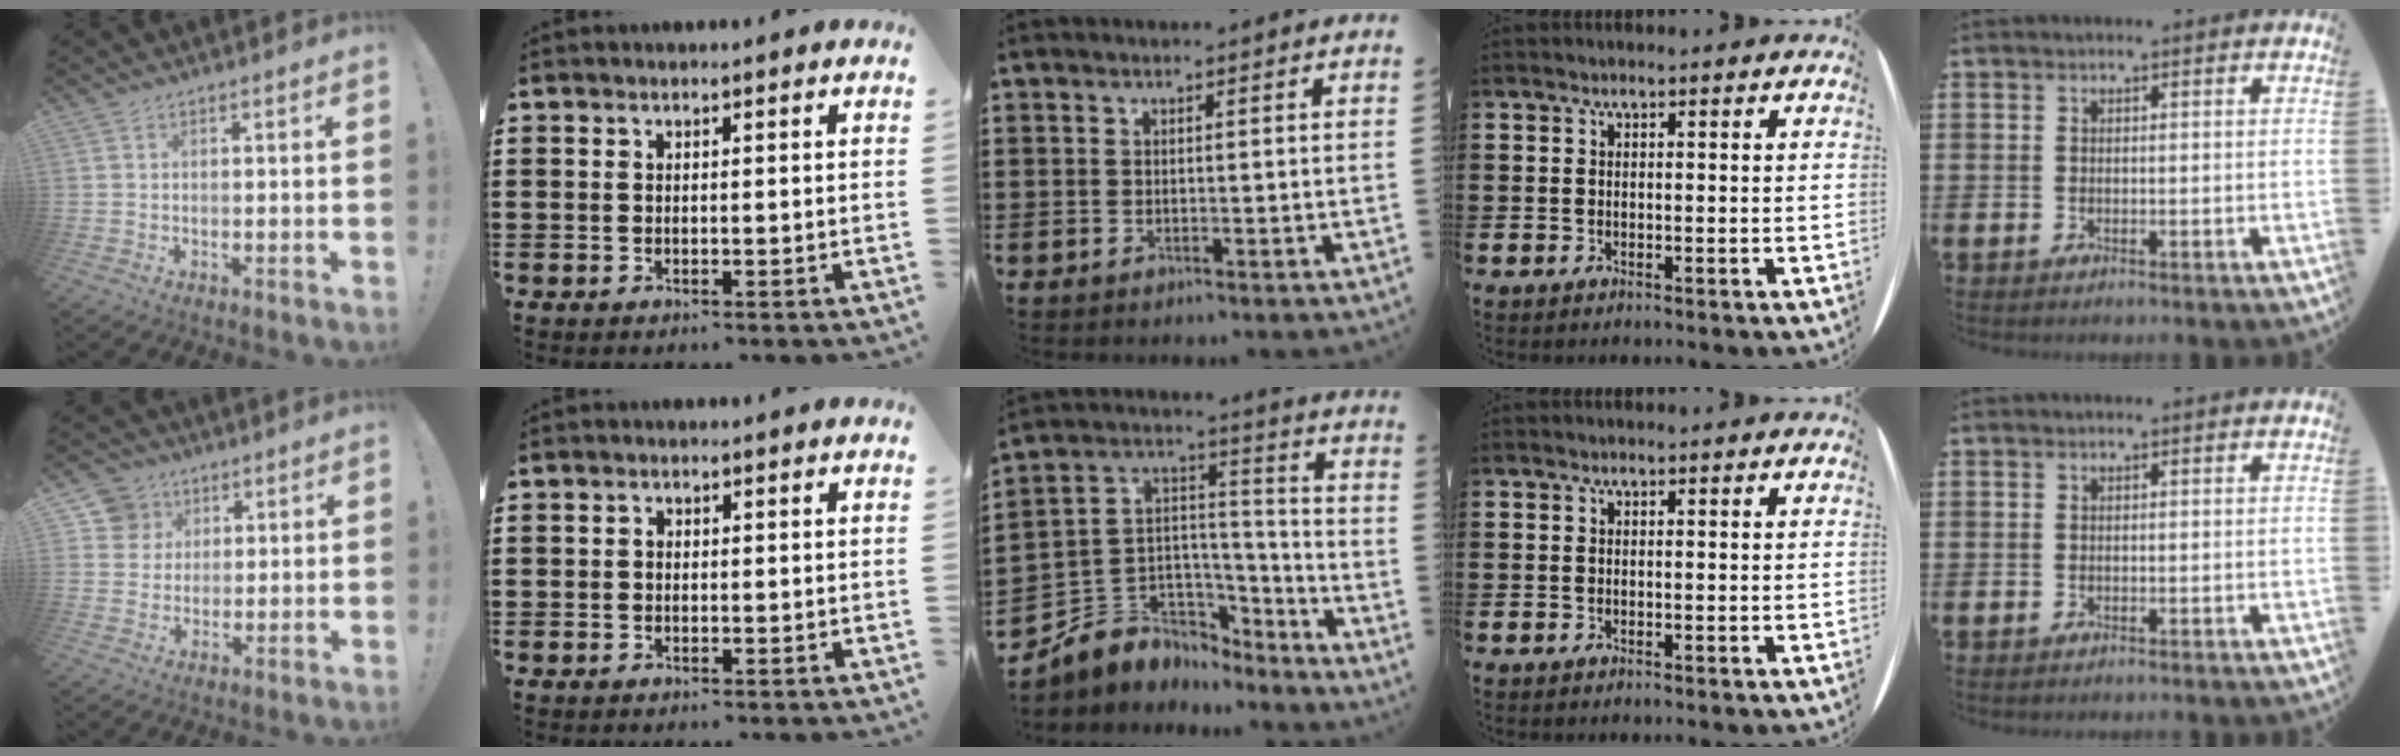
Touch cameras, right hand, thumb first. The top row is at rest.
{"thumb": {"total": 8.8, "force": [3.9, 7.7, 1.4], "torque": [-0.022, -0.023, 0.080]}, "index": {"total": 0.6, "force": [-0.1, 0.5, 0.2], "torque": [-0.005, 0.002, -0.004]}, "middle": {"total": 6.0, "force": [-3.6, 4.7, -0.7], "torque": [-0.027, -0.017, -0.075]}}